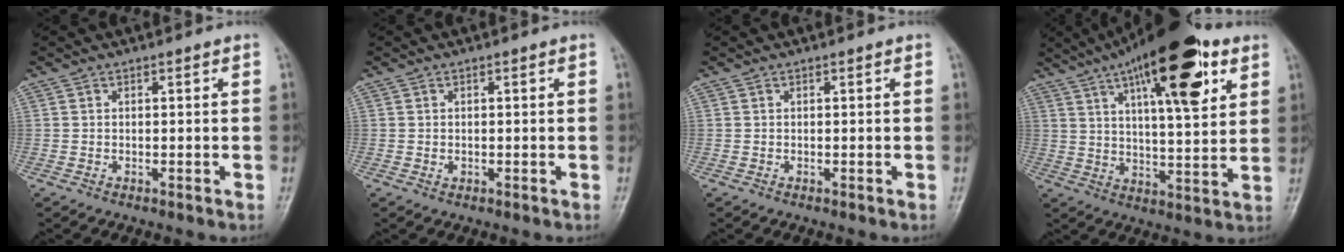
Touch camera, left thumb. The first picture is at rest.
{"total": 0.8, "force": [0.1, 0.6, 0.5], "torque": [-0.005, 0.000, 0.003]}
{"total": 0.0}
{"total": 21.4, "force": [10.5, 6.9, 17.3], "torque": [-0.245, -0.022, 0.161]}